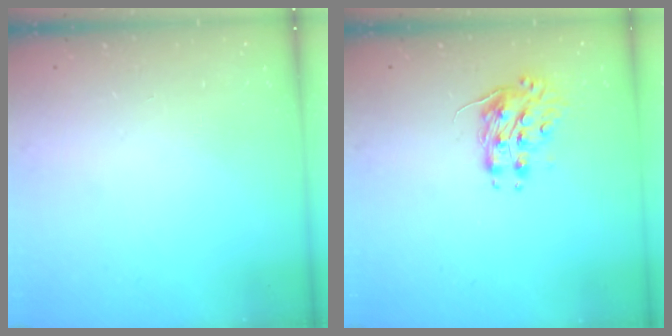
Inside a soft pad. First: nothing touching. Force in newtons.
{"total": 8.2, "press": 8.1, "slide": 0.3}